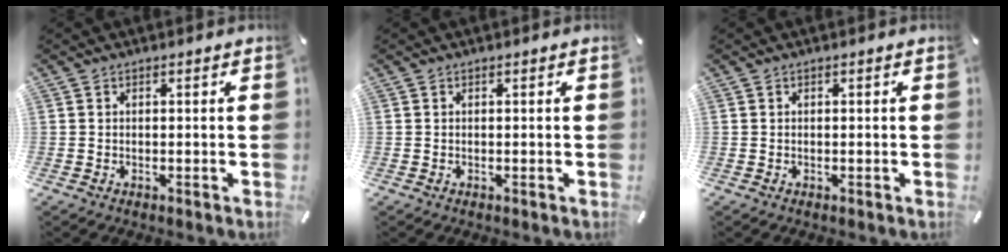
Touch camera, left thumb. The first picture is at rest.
{"total": 0.0}
{"total": 0.0}